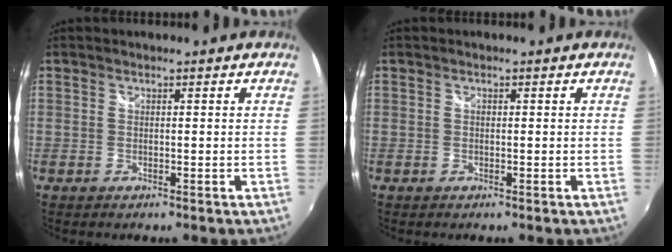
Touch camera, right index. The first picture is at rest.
{"total": 0.0}